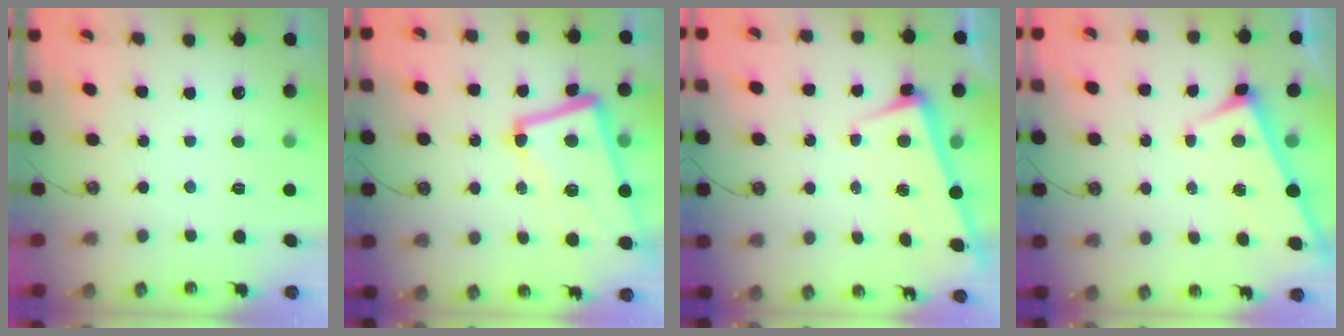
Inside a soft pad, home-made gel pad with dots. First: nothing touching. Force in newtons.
{"total": 8.8, "press": 8.5, "slide": 2.2}
{"total": 2.6, "press": 2.4, "slide": 1.1}
{"total": 3.0, "press": 3.0, "slide": 0.1}